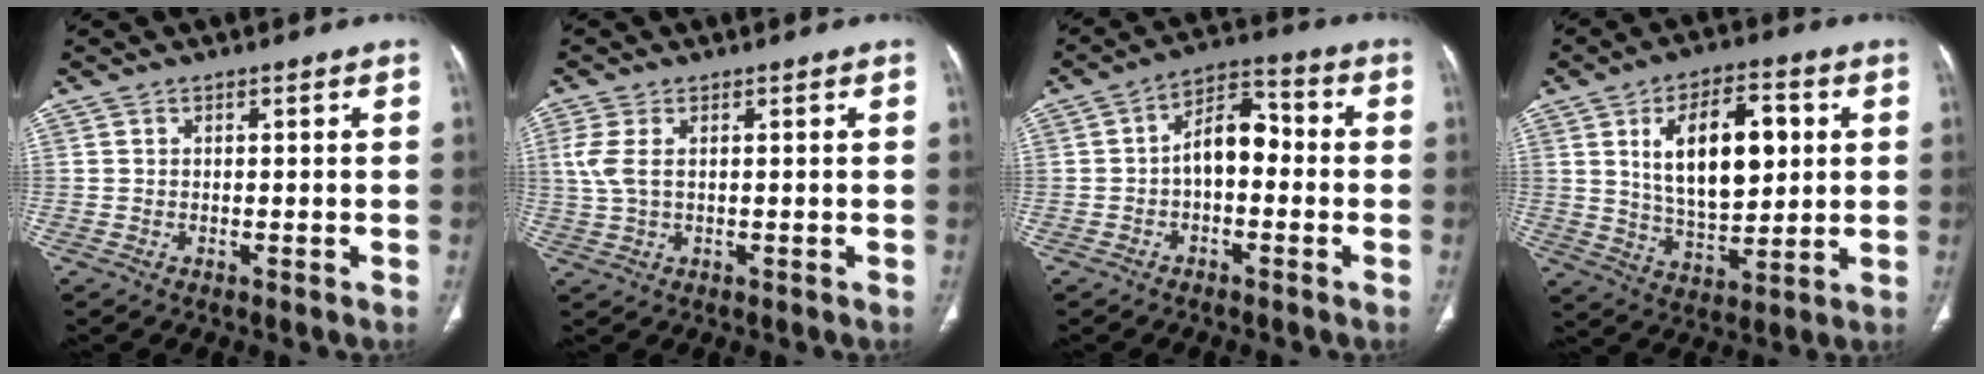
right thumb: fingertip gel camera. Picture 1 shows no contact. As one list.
[{"total": 4.4, "force": [0.9, 2.3, 3.6], "torque": [-0.104, 0.007, 0.025]}, {"total": 8.3, "force": [-0.9, 5.0, 6.6], "torque": [-0.087, 0.036, -0.027]}, {"total": 16.5, "force": [3.9, 8.5, 13.5], "torque": [-0.192, -0.008, 0.073]}]